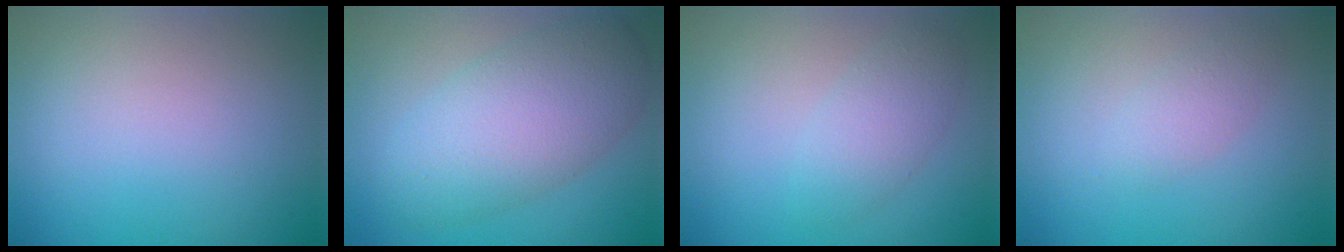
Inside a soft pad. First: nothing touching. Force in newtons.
{"total": 7.5, "press": 7.5, "slide": 0.1}
{"total": 2.7, "press": 2.6, "slide": 0.1}
{"total": 1.7, "press": 1.7, "slide": 0.0}